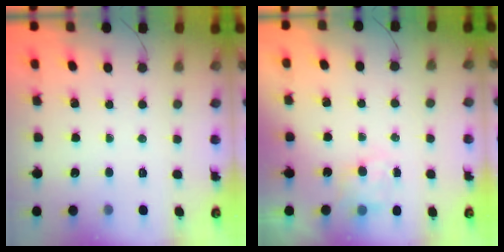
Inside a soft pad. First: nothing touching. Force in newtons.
{"total": 5.4, "press": 5.3, "slide": 0.8}